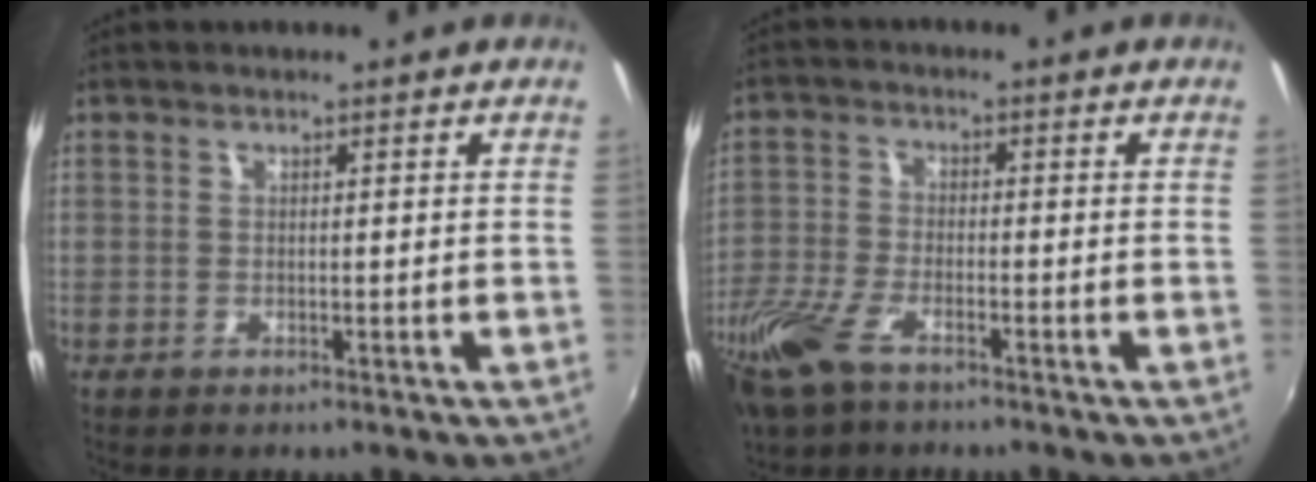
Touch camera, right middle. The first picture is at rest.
{"total": 11.0, "force": [-7.0, 4.6, 7.1], "torque": [-0.177, -0.025, -0.146]}